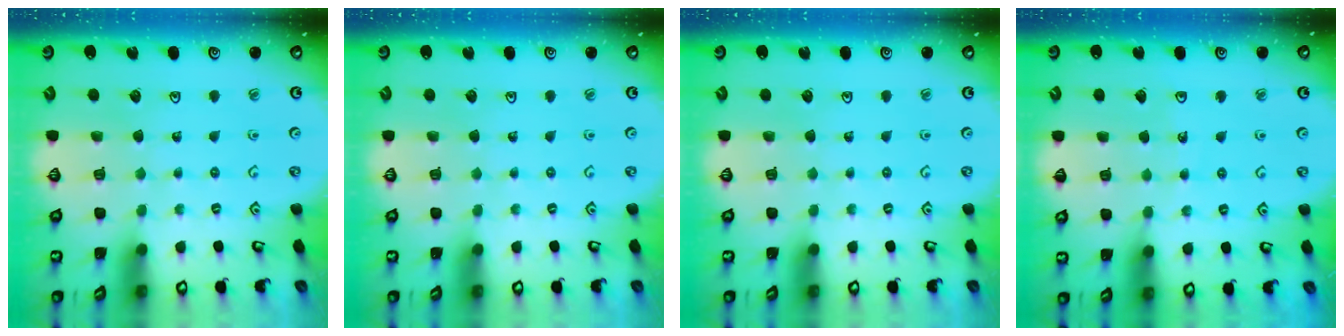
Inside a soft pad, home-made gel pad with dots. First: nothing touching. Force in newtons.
{"total": 0.0}
{"total": 0.0}
{"total": 3.4, "press": 3.4, "slide": 0.3}